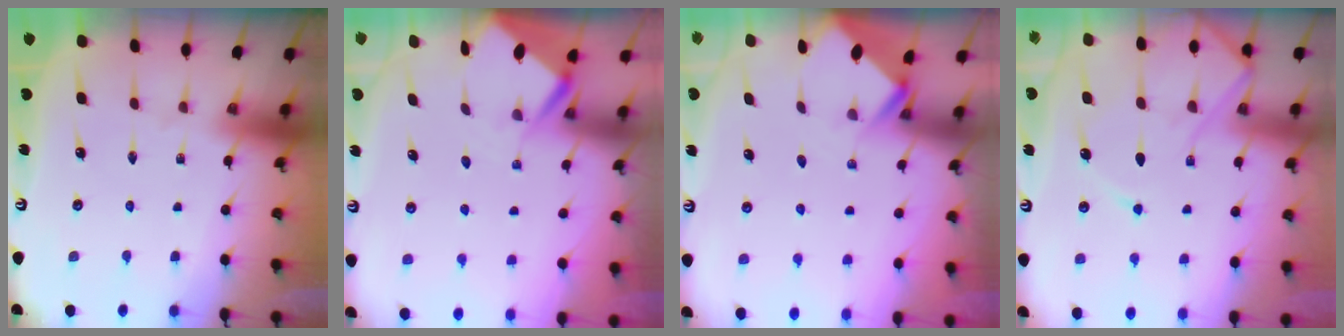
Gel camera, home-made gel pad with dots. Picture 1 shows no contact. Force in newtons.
{"total": 3.5, "press": 3.5, "slide": 0.3}
{"total": 2.9, "press": 2.9, "slide": 0.2}
{"total": 9.9, "press": 9.9, "slide": 1.0}